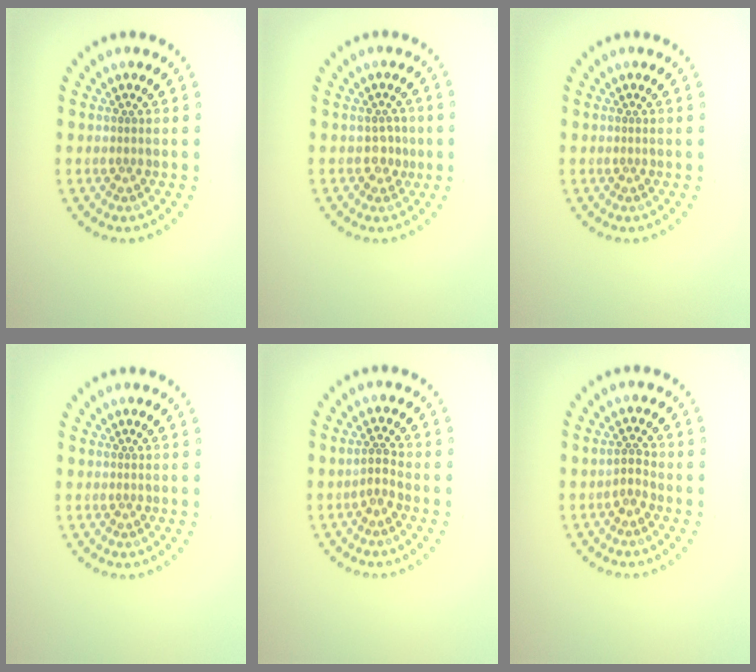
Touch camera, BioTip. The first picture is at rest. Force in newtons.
{"total": 1.4, "press": 1.1, "slide": 0.9}
{"total": 0.0}
{"total": 0.0}
{"total": 1.7, "press": 1.3, "slide": 1.0}
{"total": 1.6, "press": 1.3, "slide": 0.9}